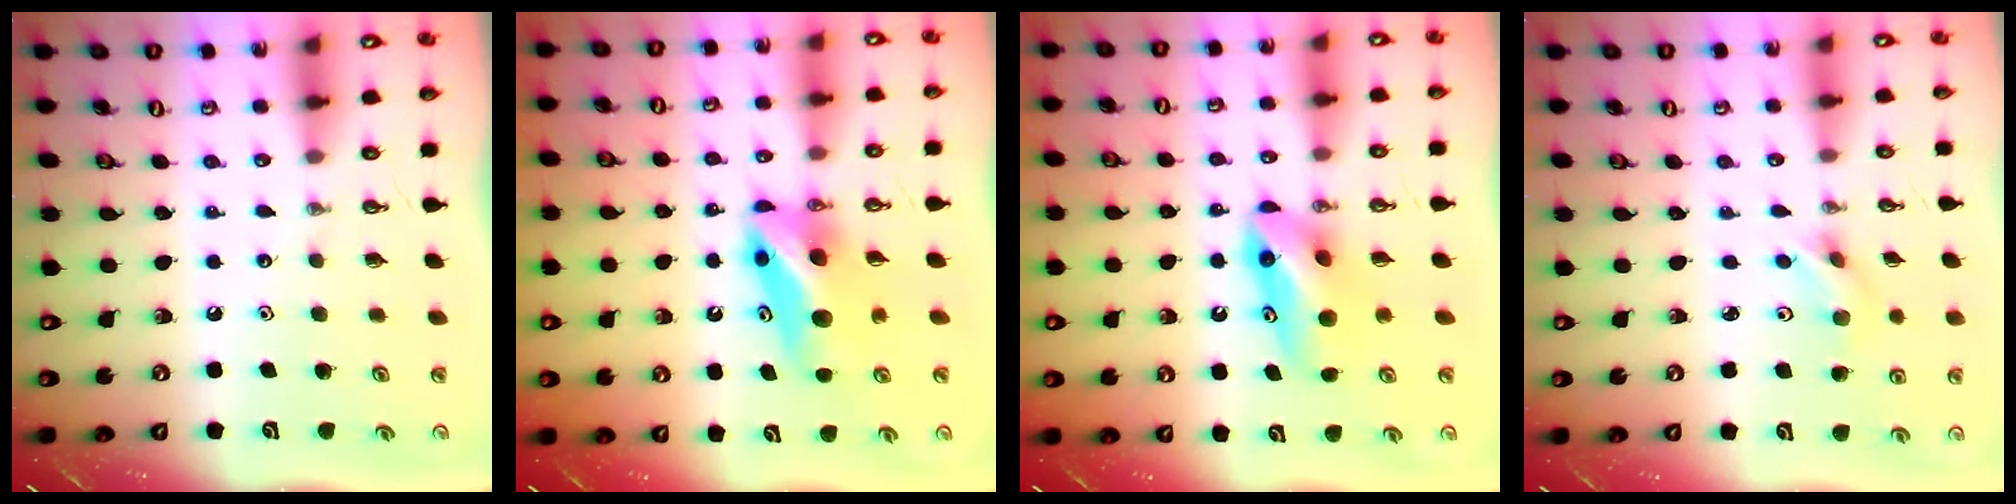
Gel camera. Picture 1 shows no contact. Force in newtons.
{"total": 10.3, "press": 6.9, "slide": 7.7}
{"total": 9.2, "press": 8.5, "slide": 3.6}
{"total": 3.7, "press": 3.0, "slide": 2.2}